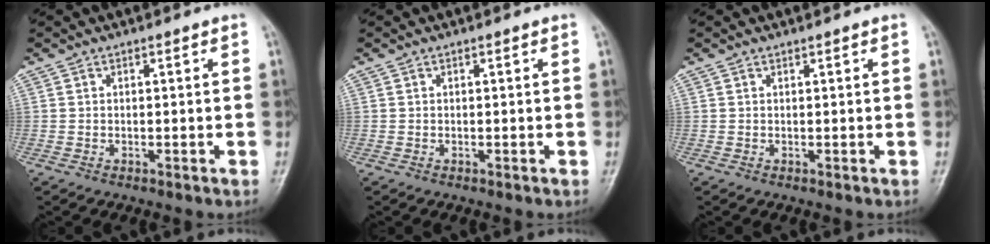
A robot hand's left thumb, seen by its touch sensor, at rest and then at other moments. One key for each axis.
{"total": 0.0}
{"total": 0.0}